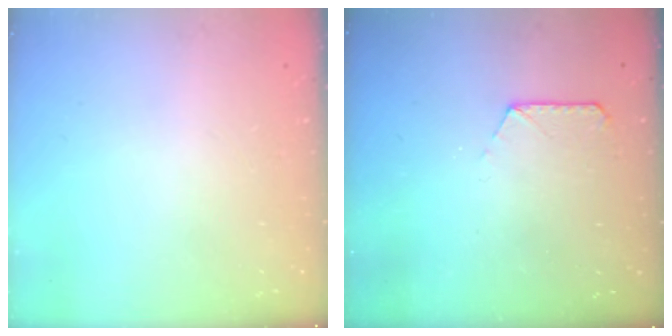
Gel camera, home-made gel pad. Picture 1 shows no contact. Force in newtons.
{"total": 6.6, "press": 6.5, "slide": 0.7}